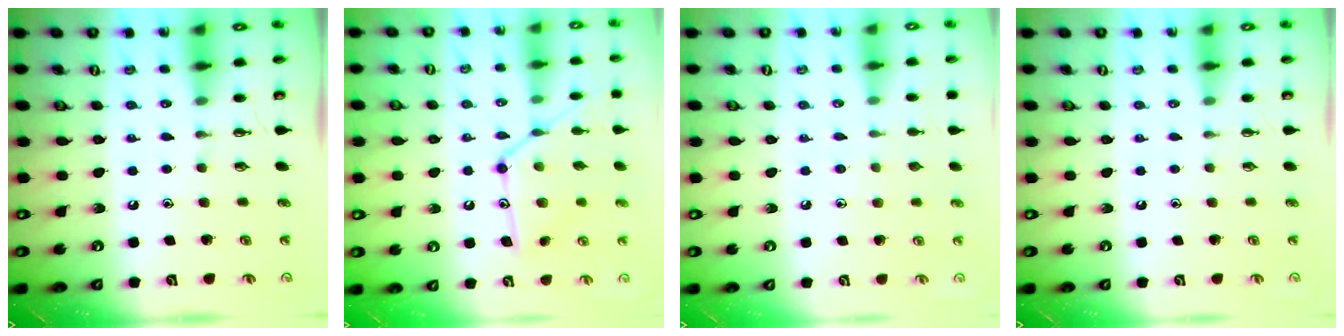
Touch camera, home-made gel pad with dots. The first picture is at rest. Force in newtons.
{"total": 15.1, "press": 15.1, "slide": 1.0}
{"total": 4.9, "press": 4.9, "slide": 0.6}
{"total": 0.0}